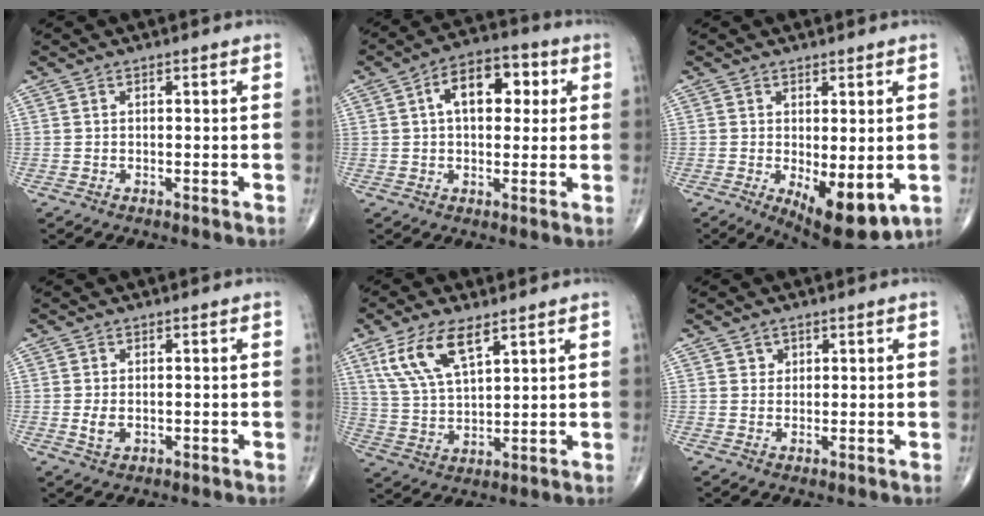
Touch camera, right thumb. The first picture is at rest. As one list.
[{"total": 11.2, "force": [2.7, 6.5, 8.7], "torque": [-0.107, 0.018, 0.034]}, {"total": 10.3, "force": [-2.4, 4.2, 9.1], "torque": [-0.122, -0.024, -0.023]}, {"total": 2.6, "force": [-0.2, 1.7, 2.0], "torque": [-0.042, -0.006, -0.001]}, {"total": 11.3, "force": [6.2, 4.5, 8.3], "torque": [-0.161, -0.019, 0.130]}, {"total": 1.8, "force": [1.0, 1.5, 0.4], "torque": [0.007, -0.005, 0.012]}]